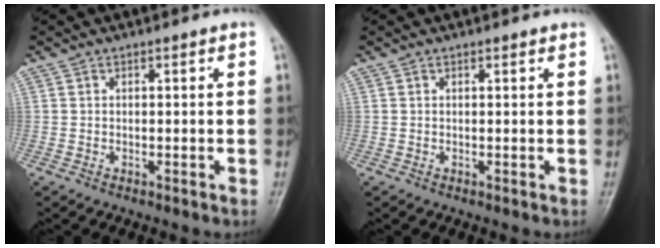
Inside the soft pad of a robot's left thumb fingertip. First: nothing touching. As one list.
[{"total": 0.5, "force": [0.5, 0.1, 0.2], "torque": [-0.005, -0.001, 0.005]}]